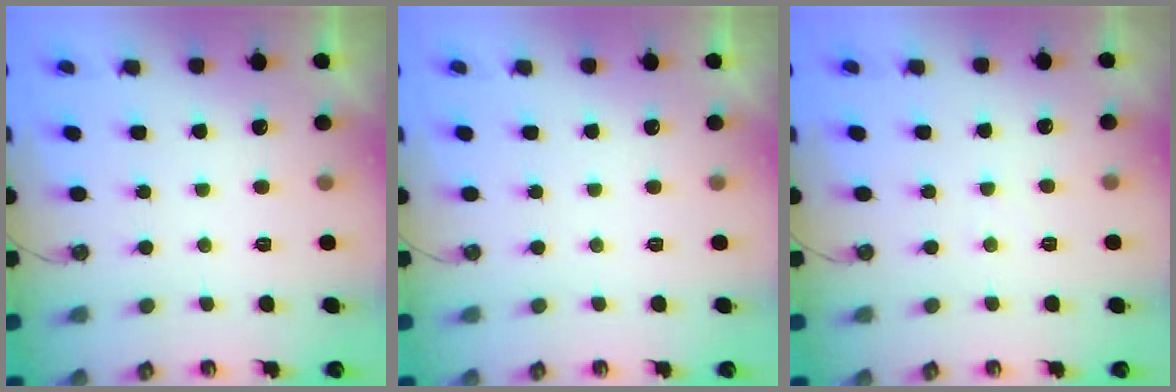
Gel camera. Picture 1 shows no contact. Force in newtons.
{"total": 0.0}
{"total": 2.5, "press": 2.4, "slide": 0.4}